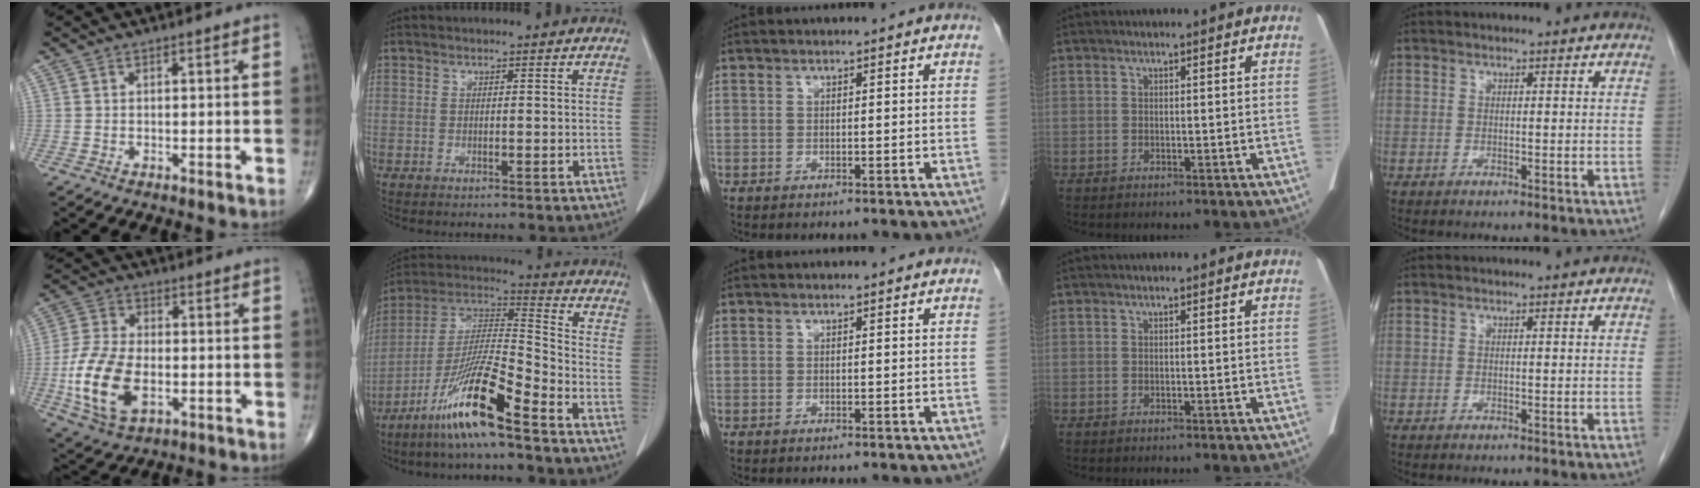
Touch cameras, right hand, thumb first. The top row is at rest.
{"thumb": {"total": 14.5, "force": [-3.5, 8.2, 11.4], "torque": [-0.229, 0.003, -0.062]}, "index": {"total": 14.2, "force": [-9.4, 0.3, 10.6], "torque": [-0.213, -0.012, -0.178]}}